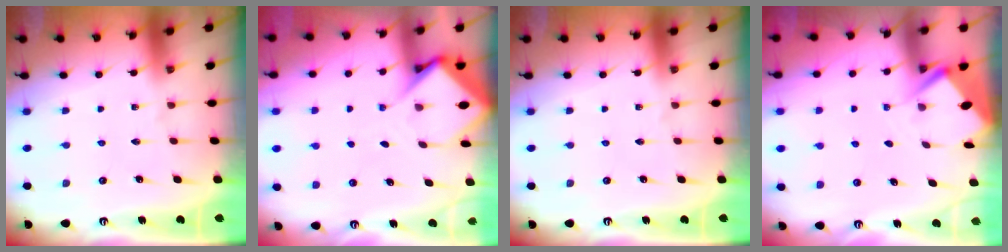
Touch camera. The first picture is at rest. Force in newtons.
{"total": 5.8, "press": 5.8, "slide": 0.6}
{"total": 0.0}
{"total": 2.8, "press": 2.8, "slide": 0.4}